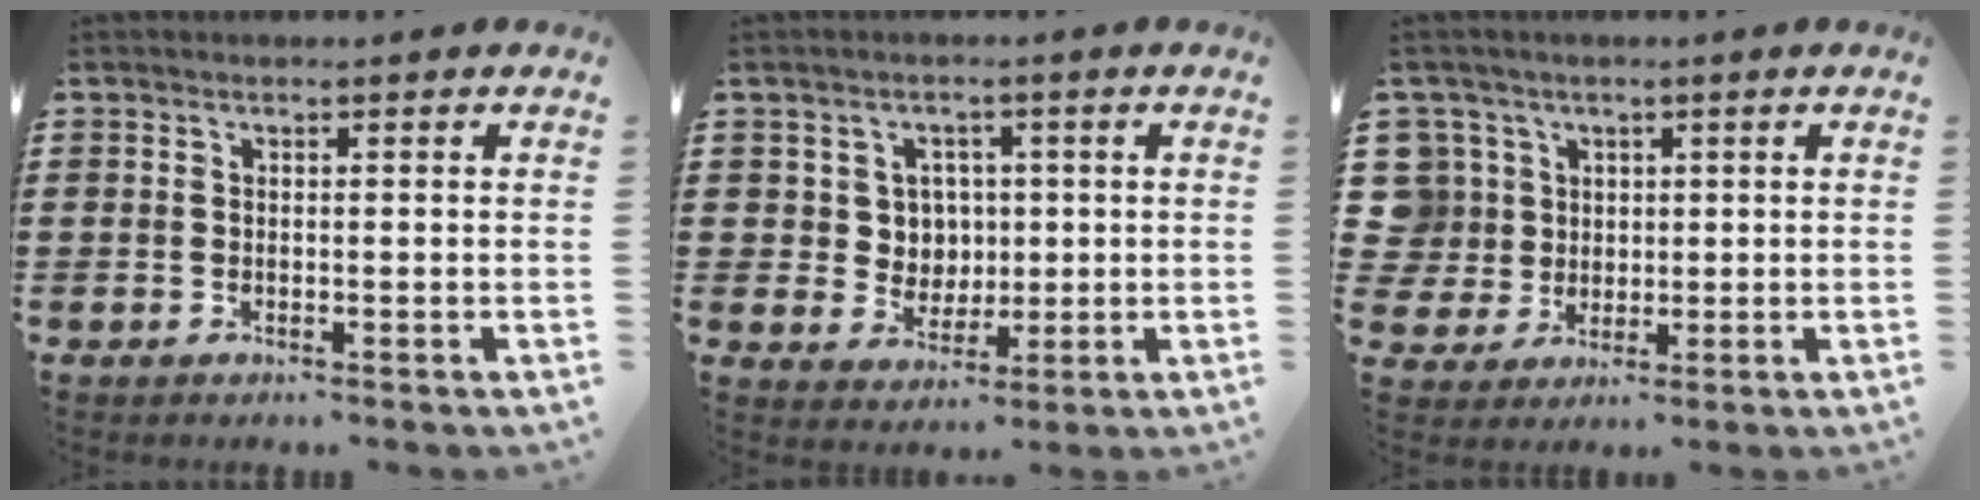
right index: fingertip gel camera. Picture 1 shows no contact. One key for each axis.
{"total": 4.4, "fx": 1.1, "fy": 4.1, "fz": 0.9, "tx": -0.039, "ty": 0.014, "tz": 0.019}
{"total": 6.4, "fx": 1.5, "fy": 6.2, "fz": 0.7, "tx": -0.062, "ty": 0.010, "tz": 0.027}